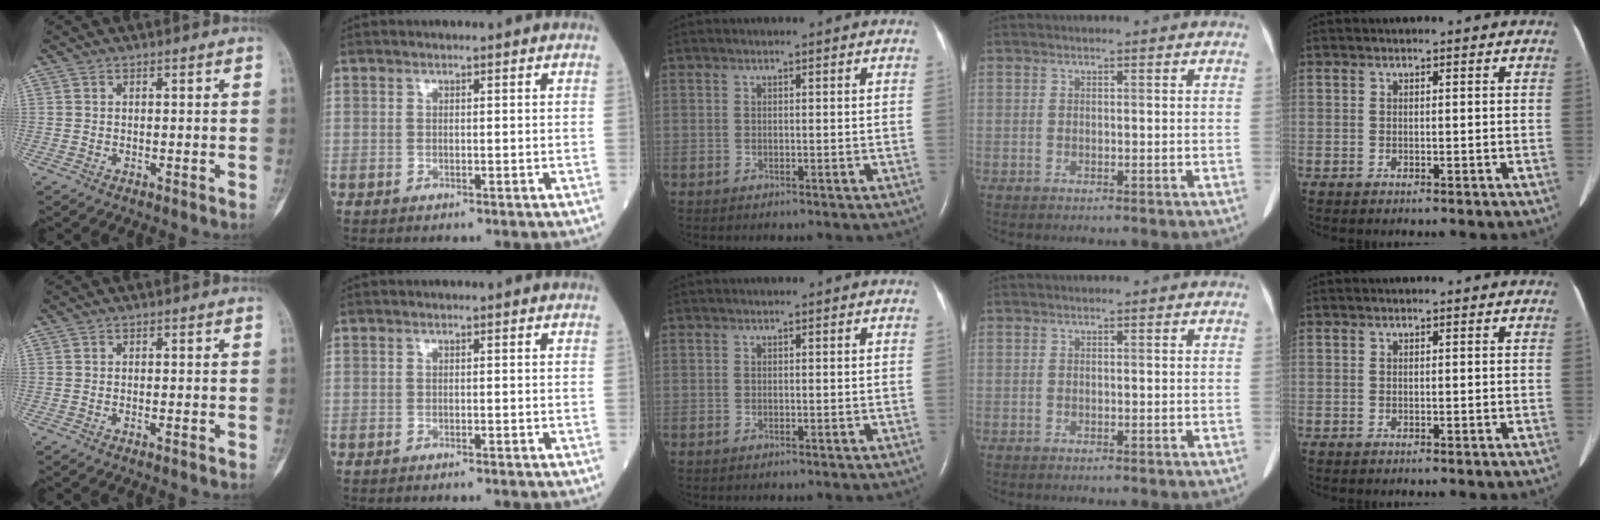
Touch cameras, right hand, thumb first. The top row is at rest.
{"thumb": {"total": 0.9, "force": [-0.4, 0.3, 0.8], "torque": [-0.014, 0.003, -0.005]}, "index": {"total": 1.0, "force": [-0.9, -0.1, 0.3], "torque": [-0.007, 0.000, -0.012]}}